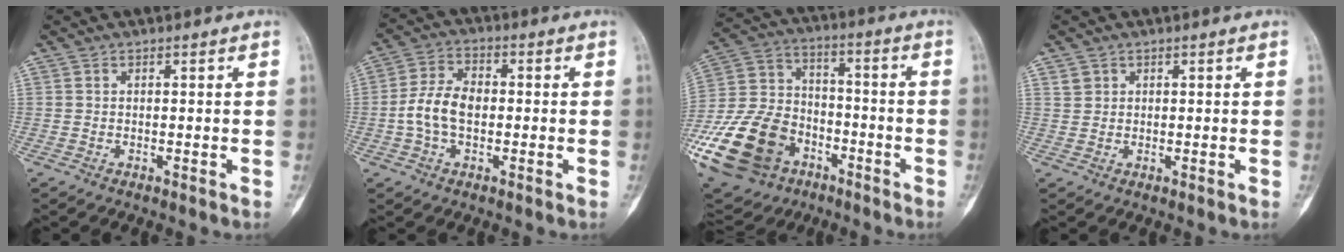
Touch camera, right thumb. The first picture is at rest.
{"total": 7.9, "force": [-0.9, 4.9, 6.1], "torque": [-0.122, 0.022, -0.022]}
{"total": 25.9, "force": [-10.9, 18.8, 14.0], "torque": [-0.320, 0.060, -0.182]}
{"total": 1.7, "force": [1.0, 1.4, 0.3], "torque": [0.010, -0.004, 0.016]}